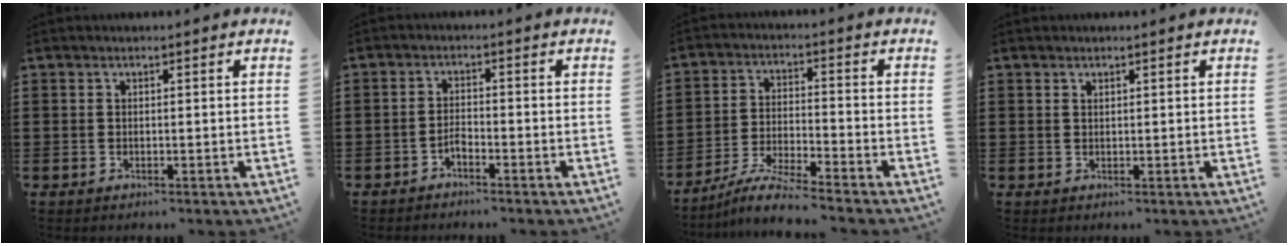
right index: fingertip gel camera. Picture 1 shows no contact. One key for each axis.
{"total": 1.7, "fx": -1.5, "fy": 0.5, "fz": 0.7, "tx": -0.019, "ty": 0.003, "tz": -0.029}
{"total": 5.8, "fx": -5.4, "fy": -0.2, "fz": 2.0, "tx": -0.048, "ty": -0.011, "tz": -0.107}
{"total": 0.6, "fx": 0.4, "fy": 0.3, "fz": 0.2, "tx": -0.006, "ty": 0.002, "tz": 0.008}